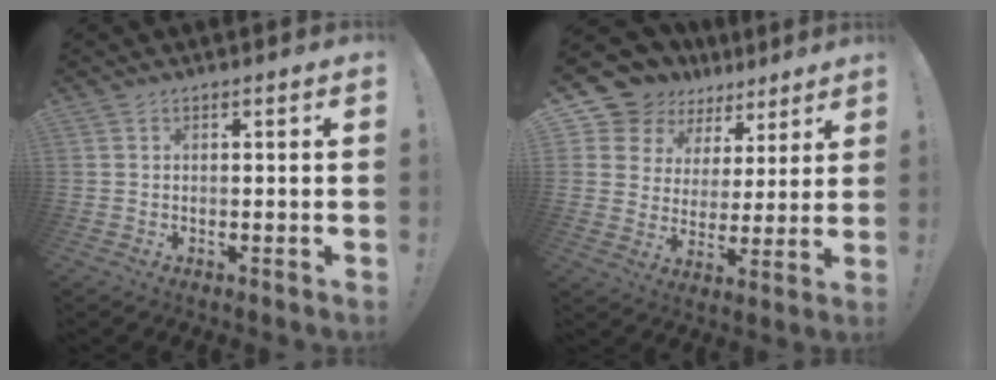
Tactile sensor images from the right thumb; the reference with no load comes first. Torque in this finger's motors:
{"motor_torque": [0.05, 0.27, -0.20, 0.37, 0.01]}